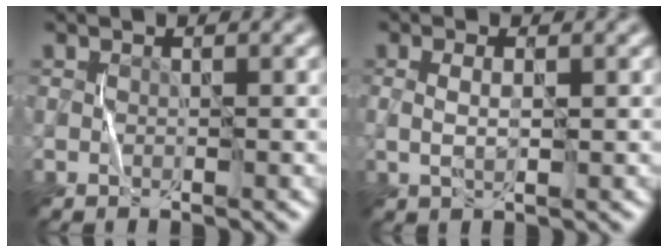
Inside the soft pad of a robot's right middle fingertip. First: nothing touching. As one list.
[{"total": 1.3, "force": [0.1, 0.3, 1.3], "torque": [-0.031, 0.000, 0.004]}]